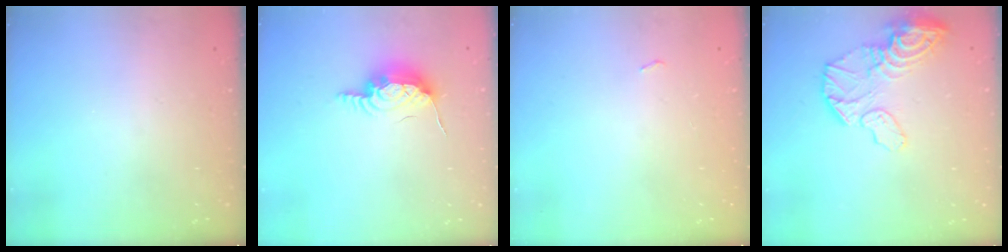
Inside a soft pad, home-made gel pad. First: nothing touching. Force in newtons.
{"total": 9.9, "press": 9.9, "slide": 1.0}
{"total": 2.7, "press": 2.3, "slide": 1.4}
{"total": 14.5, "press": 14.4, "slide": 1.5}